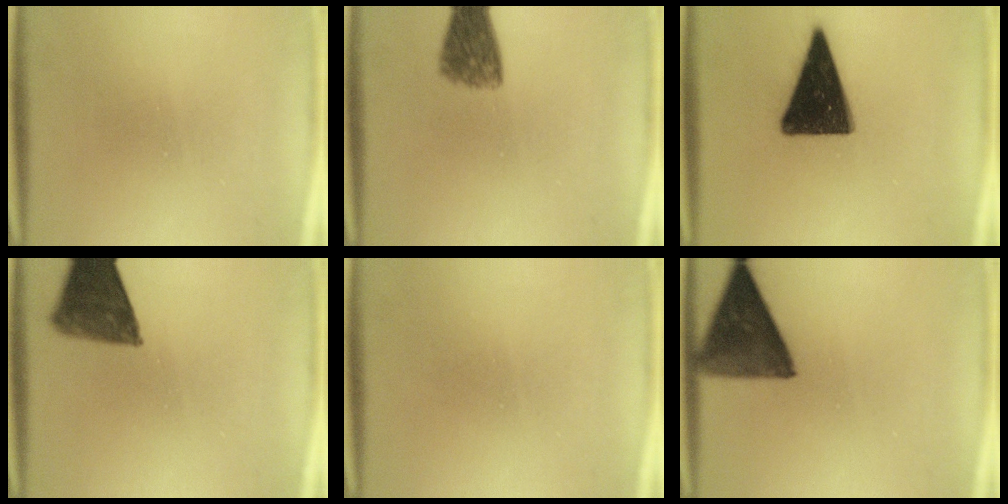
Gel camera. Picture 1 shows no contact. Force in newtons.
{"total": 6.2}
{"total": 15.8}
{"total": 10.0}
{"total": 1.7}
{"total": 12.3}